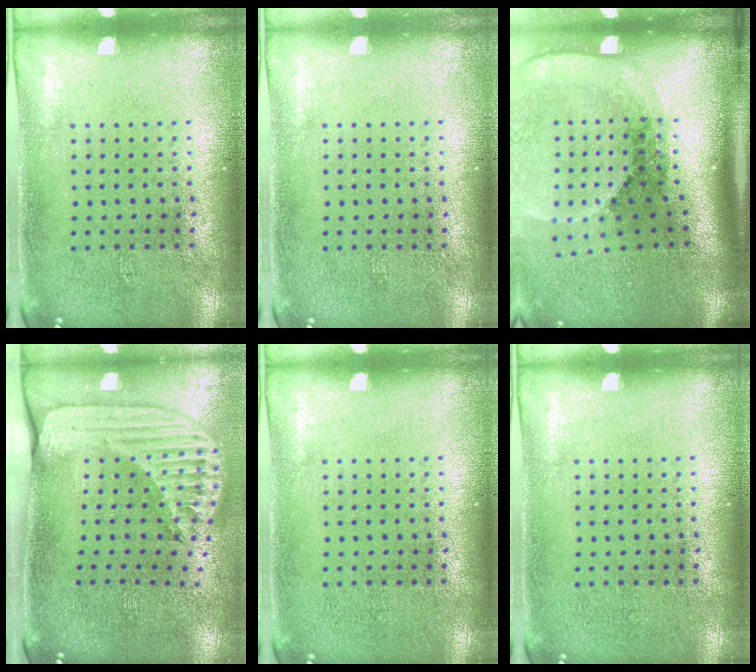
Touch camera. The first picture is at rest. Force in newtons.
{"total": 0.0}
{"total": 2.8, "press": 1.9, "slide": 2.0}
{"total": 2.6, "press": 1.9, "slide": 1.8}
{"total": 0.0}
{"total": 0.0}